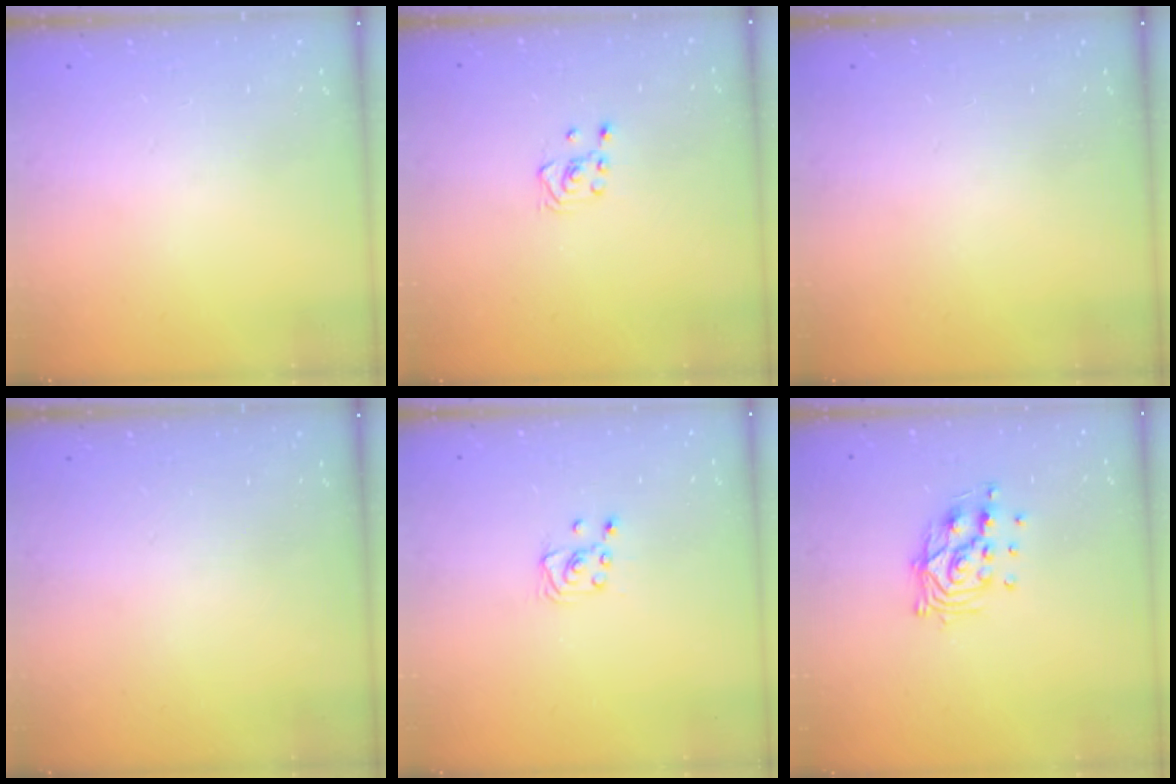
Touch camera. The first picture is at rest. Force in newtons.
{"total": 3.0, "press": 2.9, "slide": 0.9}
{"total": 0.0}
{"total": 0.0}
{"total": 3.4, "press": 3.4, "slide": 0.4}
{"total": 10.6, "press": 10.6, "slide": 0.9}